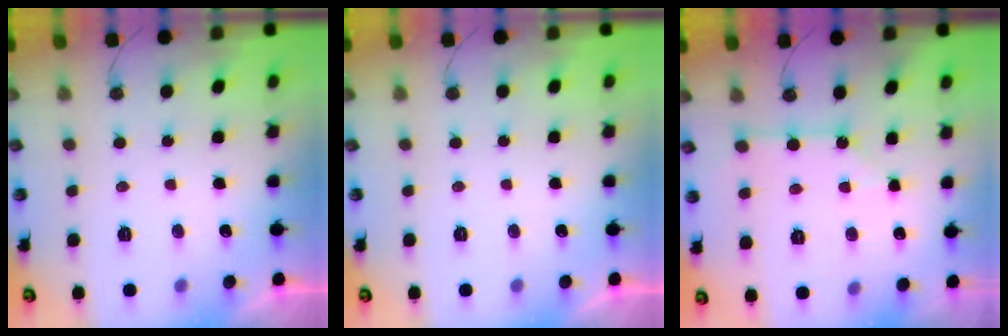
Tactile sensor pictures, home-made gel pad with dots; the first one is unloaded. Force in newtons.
{"total": 0.0}
{"total": 2.8, "press": 2.8, "slide": 0.1}